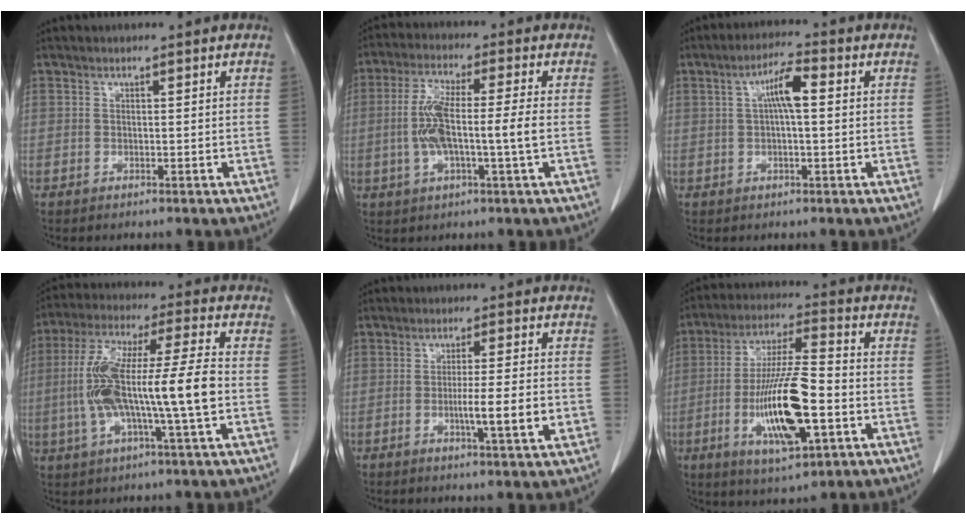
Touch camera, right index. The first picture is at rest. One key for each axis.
{"total": 9.3, "fx": -0.9, "fy": 0.8, "fz": 9.2, "tx": -0.186, "ty": 0.008, "tz": -0.022}
{"total": 5.5, "fx": 1.0, "fy": 0.9, "fz": 5.3, "tx": -0.099, "ty": 0.016, "tz": 0.015}
{"total": 15.4, "fx": -1.9, "fy": 0.9, "fz": 15.2, "tx": -0.302, "ty": 0.014, "tz": -0.038}
{"total": 6.8, "fx": -1.6, "fy": -0.1, "fz": 6.6, "tx": -0.104, "ty": -0.009, "tz": -0.026}
{"total": 15.4, "fx": -4.0, "fy": 3.2, "fz": 14.5, "tx": -0.280, "ty": -0.008, "tz": -0.067}